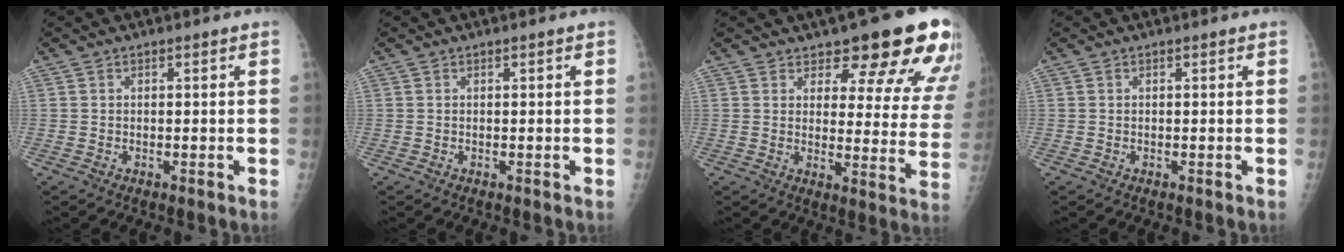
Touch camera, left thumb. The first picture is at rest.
{"total": 0.0}
{"total": 16.8, "force": [12.2, 5.6, 10.1], "torque": [-0.081, -0.071, 0.141]}
{"total": 0.0}